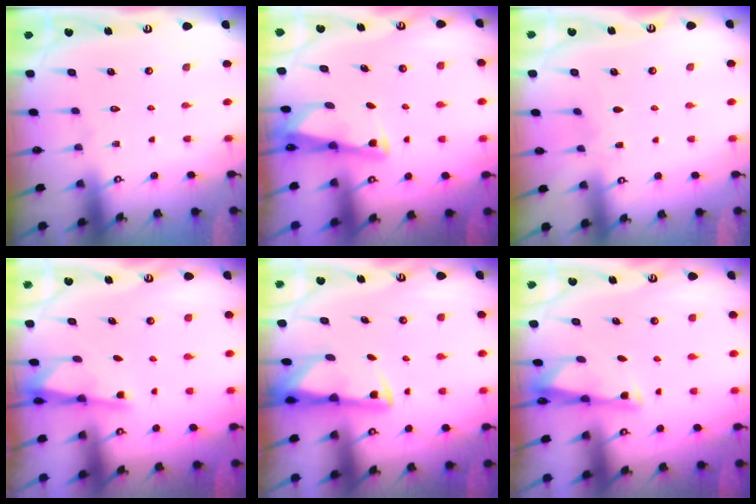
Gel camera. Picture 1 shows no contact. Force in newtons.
{"total": 2.3, "press": 2.3, "slide": 0.2}
{"total": 3.0, "press": 2.9, "slide": 0.5}
{"total": 2.4, "press": 2.3, "slide": 0.3}
{"total": 2.9, "press": 2.8, "slide": 0.5}
{"total": 3.1, "press": 3.1, "slide": 0.1}